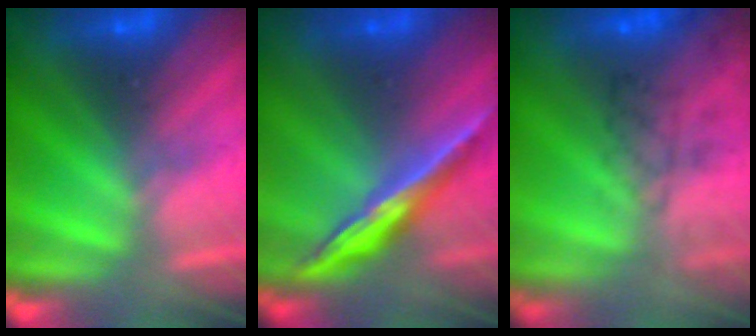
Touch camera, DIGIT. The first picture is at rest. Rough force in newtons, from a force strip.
{"total": 1.6}
{"total": 3.7}